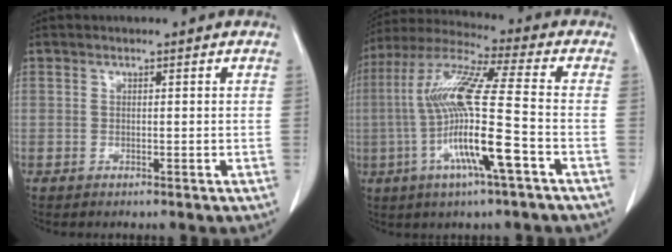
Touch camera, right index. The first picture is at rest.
{"total": 16.2, "force": [-3.8, -0.2, 15.7], "torque": [-0.321, -0.008, -0.081]}